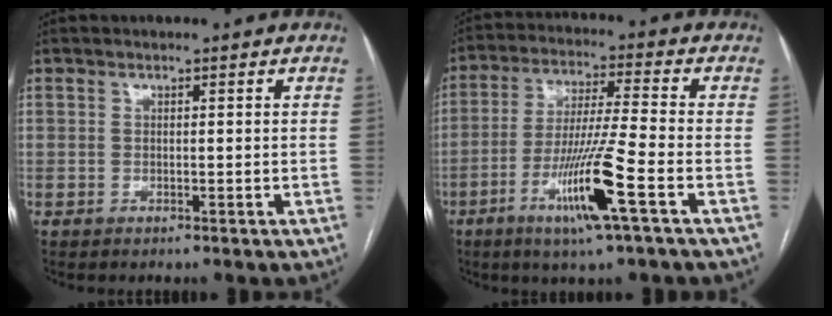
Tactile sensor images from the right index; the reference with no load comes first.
{"total": 12.0, "force": [-5.1, -0.9, 10.8], "torque": [-0.212, -0.015, -0.097]}